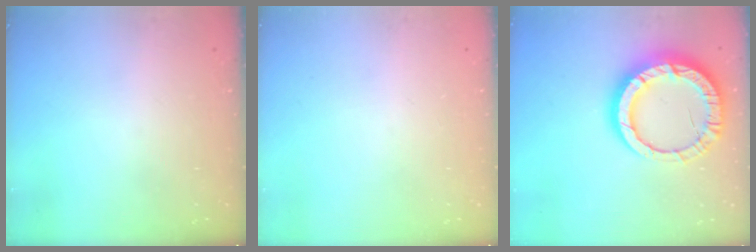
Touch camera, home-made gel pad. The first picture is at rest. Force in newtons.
{"total": 0.0}
{"total": 18.6, "press": 18.5, "slide": 1.6}